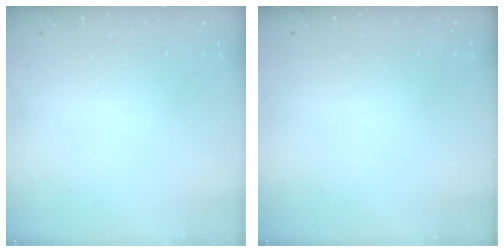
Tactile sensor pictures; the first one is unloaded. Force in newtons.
{"total": 0.0}